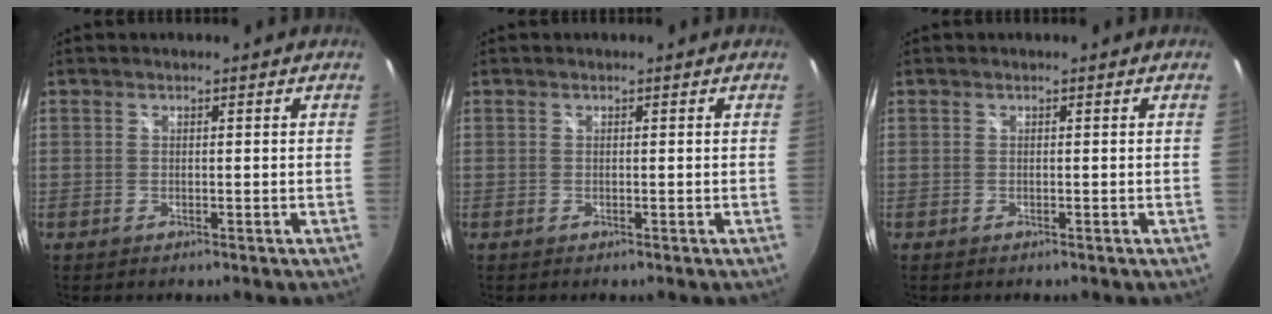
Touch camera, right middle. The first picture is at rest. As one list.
[{"total": 0.0}, {"total": 0.0}]